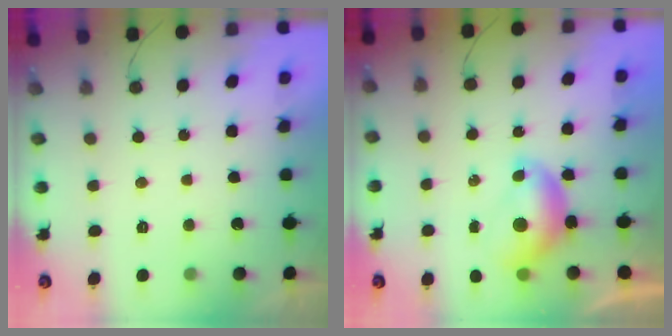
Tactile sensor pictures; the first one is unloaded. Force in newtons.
{"total": 8.2, "press": 8.2, "slide": 0.9}